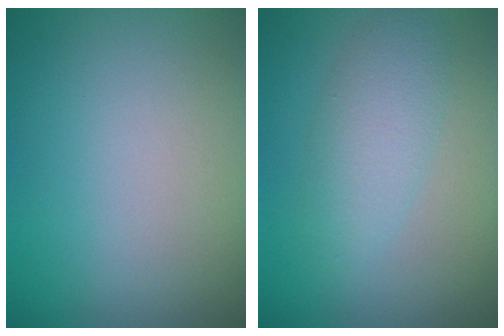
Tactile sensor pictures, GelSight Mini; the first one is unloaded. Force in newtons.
{"total": 3.2, "press": 3.2, "slide": 0.1}